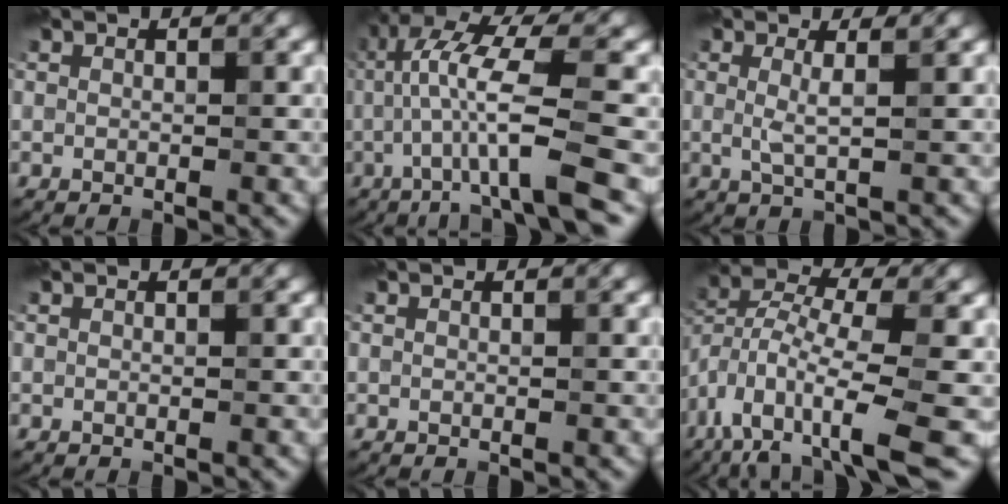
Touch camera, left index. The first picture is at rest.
{"total": 8.2, "force": [-1.3, 1.4, 8.0], "torque": [-0.150, 0.028, -0.025]}
{"total": 1.6, "force": [0.8, 0.2, 1.4], "torque": [-0.034, 0.003, 0.007]}
{"total": 0.0}
{"total": 0.0}
{"total": 9.1, "force": [-4.1, 3.0, 7.5], "torque": [-0.144, 0.004, -0.086]}